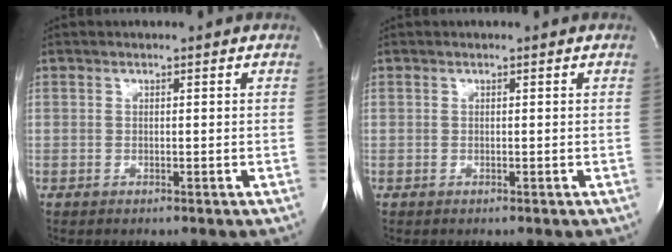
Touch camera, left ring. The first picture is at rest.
{"total": 0.0}